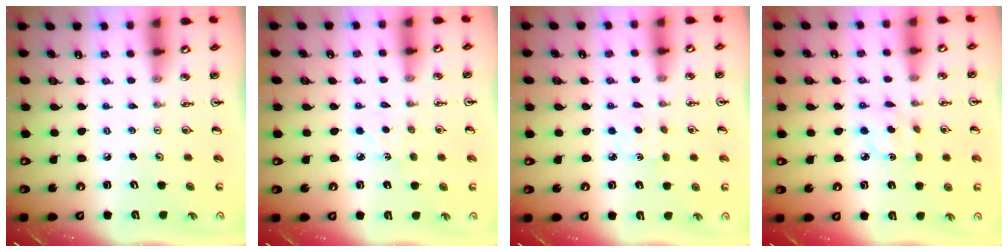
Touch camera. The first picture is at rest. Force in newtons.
{"total": 3.2, "press": 3.2, "slide": 0.3}
{"total": 3.5, "press": 3.4, "slide": 0.5}
{"total": 2.6, "press": 2.6, "slide": 0.1}